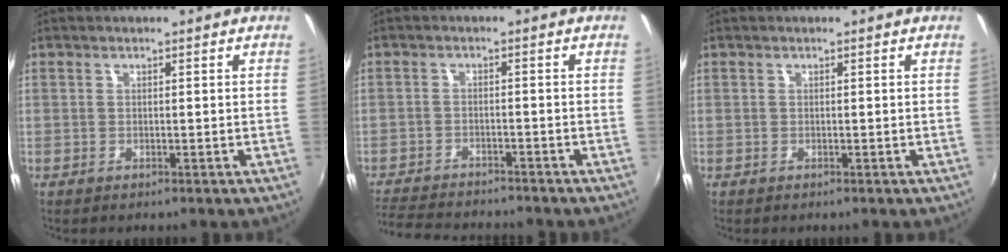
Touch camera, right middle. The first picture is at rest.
{"total": 11.1, "force": [-10.1, 2.4, 3.9], "torque": [-0.104, -0.013, -0.164]}
{"total": 0.0}